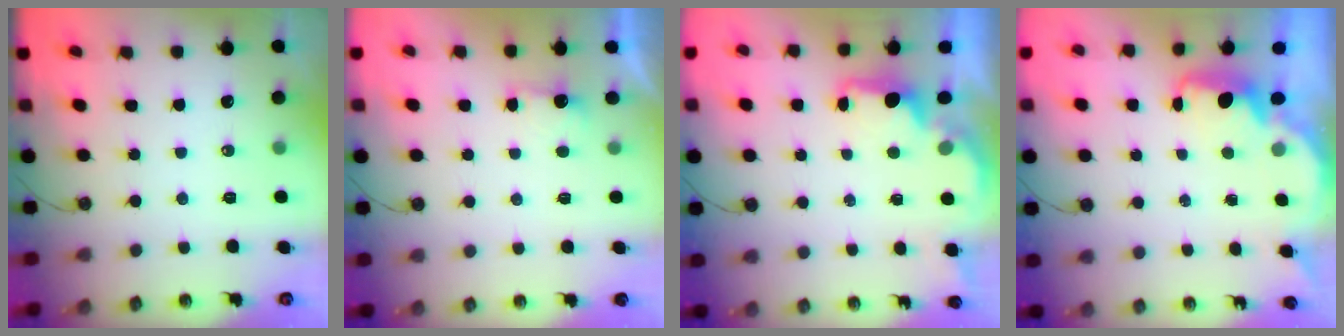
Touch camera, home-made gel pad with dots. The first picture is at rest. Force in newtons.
{"total": 1.1, "press": 0.8, "slide": 0.7}
{"total": 2.7, "press": 2.6, "slide": 0.6}
{"total": 2.2, "press": 2.1, "slide": 0.6}